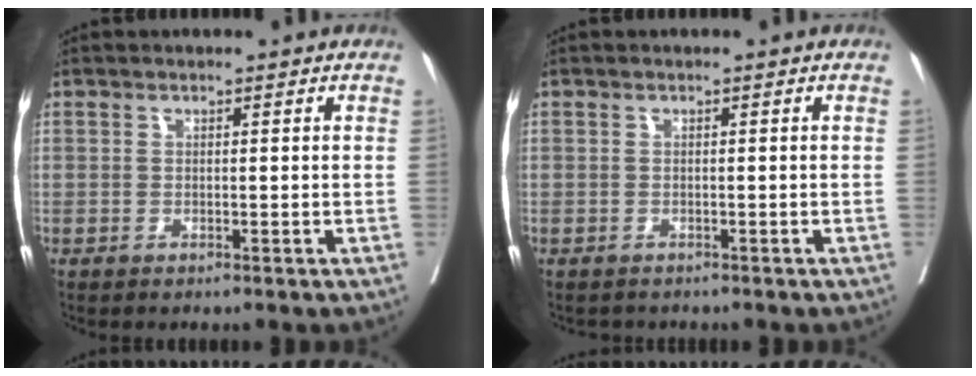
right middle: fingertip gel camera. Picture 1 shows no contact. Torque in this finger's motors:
{"motor_torque": [0.00, -0.06, -0.02, 0.00]}